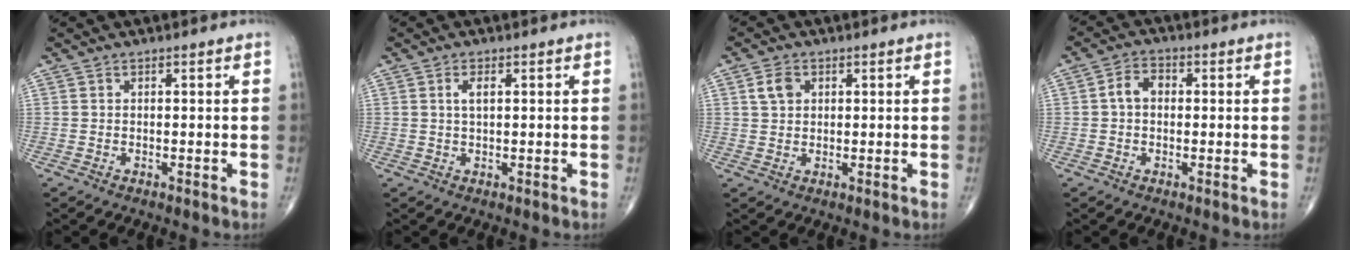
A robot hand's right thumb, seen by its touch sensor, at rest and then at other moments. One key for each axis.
{"total": 2.3, "fx": 0.6, "fy": 1.0, "fz": 2.0, "tx": -0.039, "ty": 0.002, "tz": 0.012}
{"total": 3.4, "fx": 1.2, "fy": 2.5, "fz": 2.0, "tx": -0.029, "ty": 0.001, "tz": 0.023}
{"total": 4.1, "fx": 0.2, "fy": 3.0, "fz": 2.8, "tx": -0.044, "ty": 0.018, "tz": -0.003}